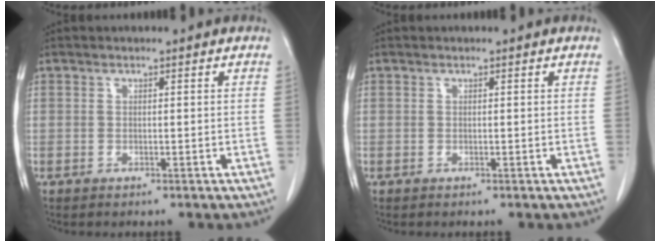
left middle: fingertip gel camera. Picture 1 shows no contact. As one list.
[{"total": 0.0}]